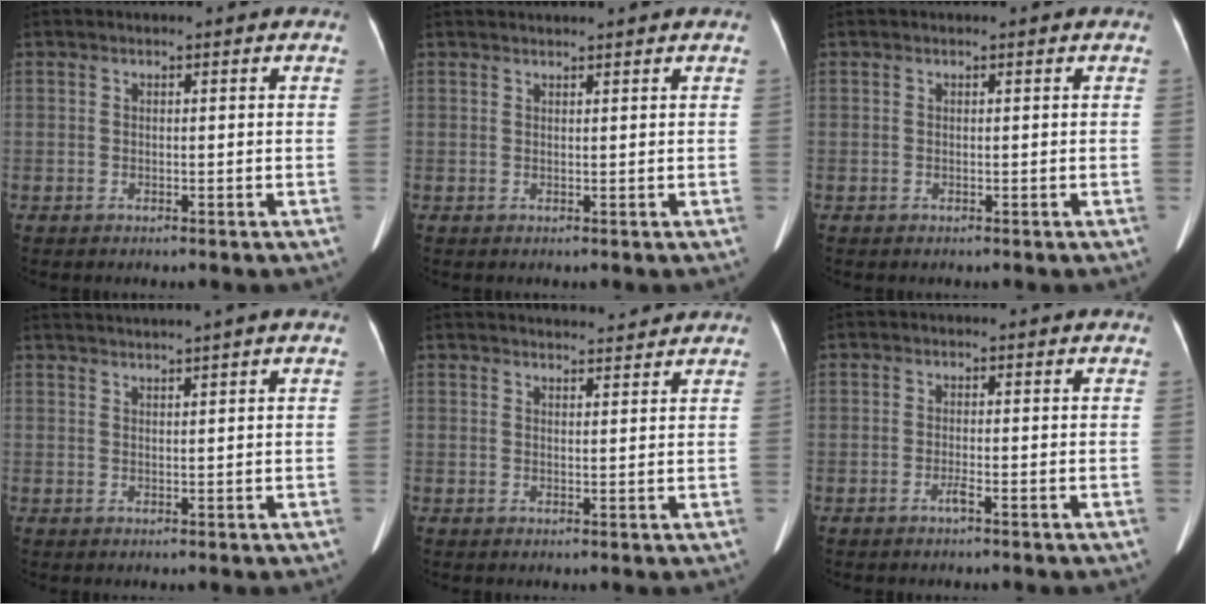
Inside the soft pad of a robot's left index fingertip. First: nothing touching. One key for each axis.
{"total": 3.6, "fx": 3.4, "fy": -0.3, "fz": 1.1, "tx": -0.011, "ty": 0.027, "tz": 0.047}
{"total": 0.0}
{"total": 4.9, "fx": 4.1, "fy": -1.4, "fz": 2.2, "tx": -0.032, "ty": 0.022, "tz": 0.067}
{"total": 5.7, "fx": 5.6, "fy": 0.3, "fz": 0.9, "tx": -0.016, "ty": 0.015, "tz": 0.068}
{"total": 1.0, "fx": -0.6, "fy": -0.2, "fz": 0.7, "tx": -0.017, "ty": -0.002, "tz": -0.011}